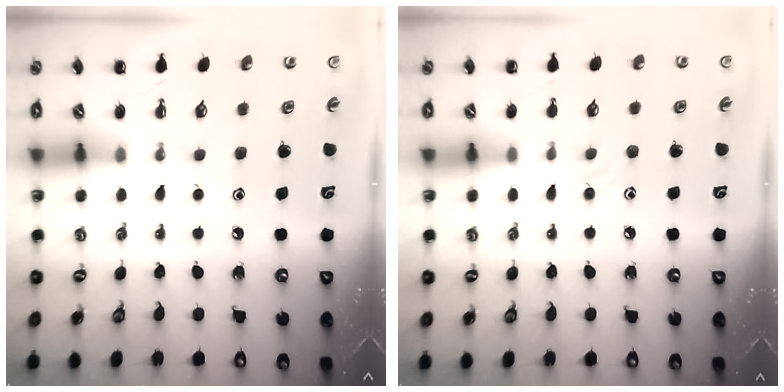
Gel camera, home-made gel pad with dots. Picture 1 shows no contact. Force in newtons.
{"total": 7.1, "press": 6.6, "slide": 2.5}